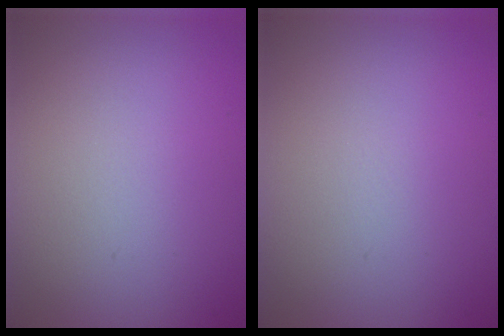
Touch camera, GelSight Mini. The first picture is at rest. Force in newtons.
{"total": 0.0}